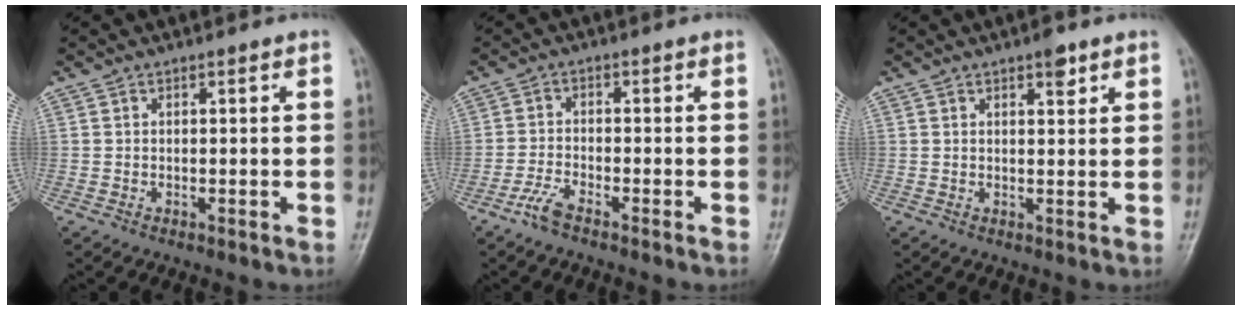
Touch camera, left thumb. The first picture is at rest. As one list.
[{"total": 3.2, "force": [-2.5, 0.7, 1.9], "torque": [-0.048, 0.010, -0.055]}, {"total": 2.9, "force": [1.8, 1.1, 2.0], "torque": [-0.020, -0.008, 0.024]}]